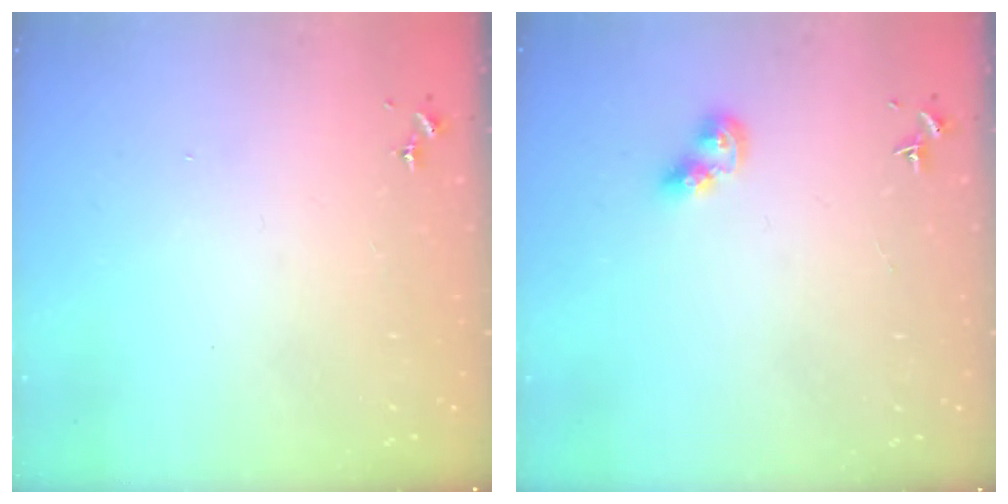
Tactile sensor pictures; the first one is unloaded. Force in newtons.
{"total": 7.1, "press": 7.0, "slide": 0.8}